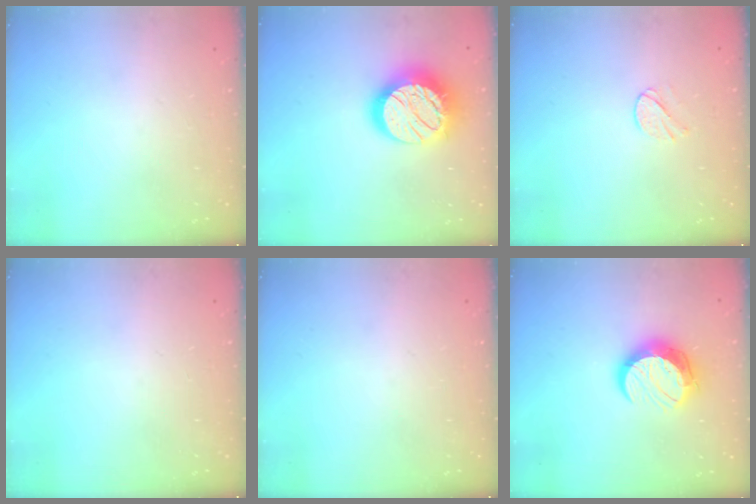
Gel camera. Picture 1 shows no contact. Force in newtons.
{"total": 18.6, "press": 18.6, "slide": 1.2}
{"total": 3.7, "press": 3.7, "slide": 0.4}
{"total": 0.0}
{"total": 0.0}
{"total": 11.3, "press": 11.3, "slide": 0.9}